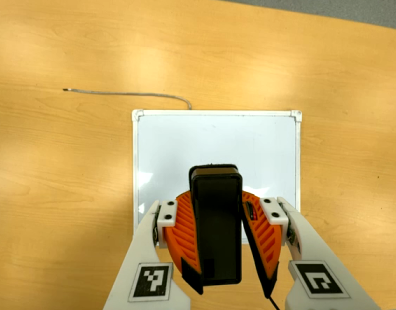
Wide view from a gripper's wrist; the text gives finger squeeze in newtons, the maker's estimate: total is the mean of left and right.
{"total": 8.8, "left": 9.2, "right": 8.4}